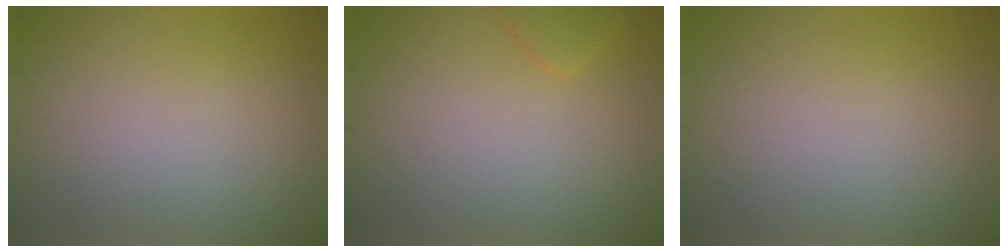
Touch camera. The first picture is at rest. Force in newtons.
{"total": 1.3, "press": 1.3, "slide": 0.1}
{"total": 0.0}